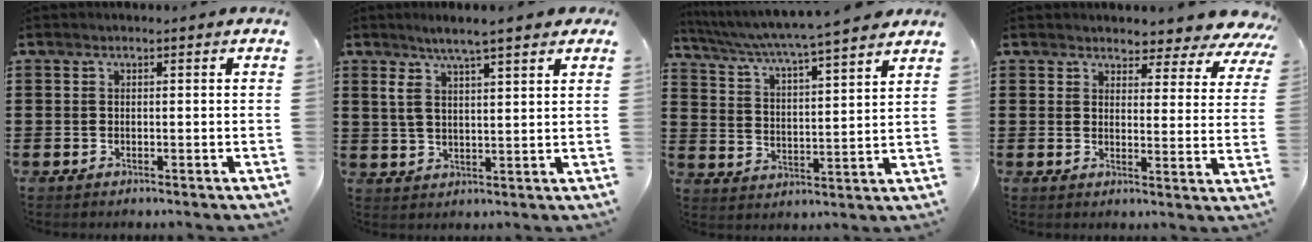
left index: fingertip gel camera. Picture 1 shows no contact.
{"total": 6.1, "force": [4.0, 1.4, 4.4], "torque": [-0.097, 0.002, 0.068]}
{"total": 4.6, "force": [4.2, -0.5, 1.8], "torque": [-0.056, -0.032, 0.064]}
{"total": 3.8, "force": [3.7, 0.8, 0.7], "torque": [-0.020, -0.027, 0.060]}